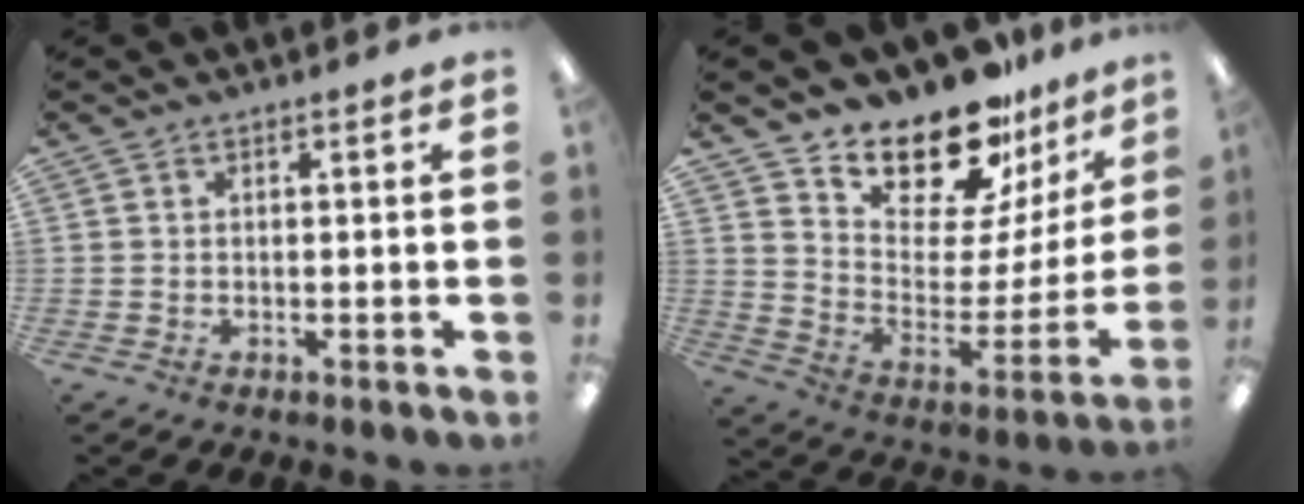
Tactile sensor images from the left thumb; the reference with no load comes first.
{"total": 20.3, "force": [17.4, 7.1, 7.5], "torque": [-0.125, -0.132, 0.302]}